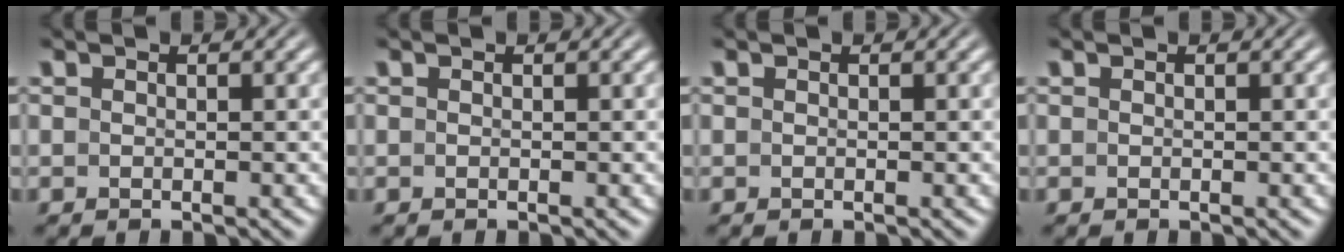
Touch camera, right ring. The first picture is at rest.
{"total": 0.0}
{"total": 0.0}
{"total": 0.0}